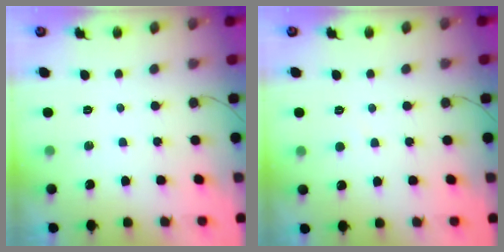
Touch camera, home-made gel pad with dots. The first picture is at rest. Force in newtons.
{"total": 1.8, "press": 1.8, "slide": 0.2}